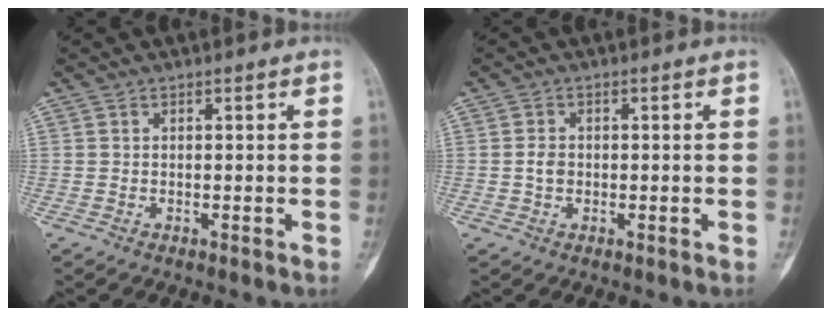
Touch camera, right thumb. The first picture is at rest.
{"total": 2.2, "force": [-0.2, 1.7, 1.4], "torque": [-0.022, 0.005, -0.006]}